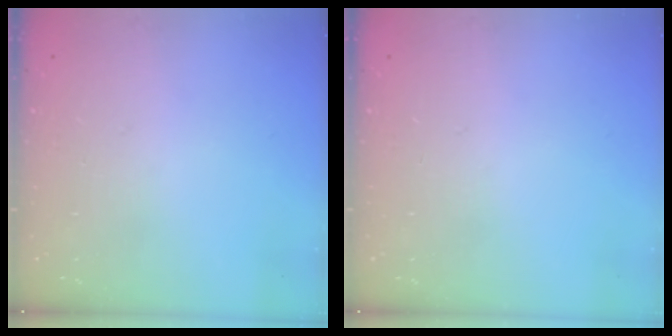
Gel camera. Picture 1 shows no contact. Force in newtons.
{"total": 0.0}